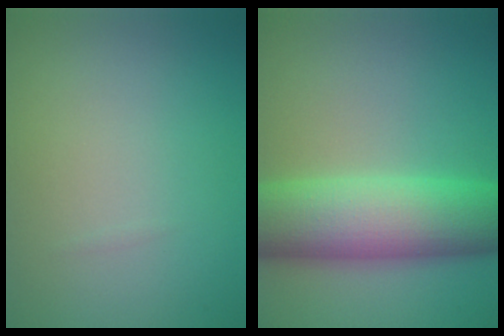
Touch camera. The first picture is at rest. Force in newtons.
{"total": 10.7, "press": 10.7, "slide": 0.2}